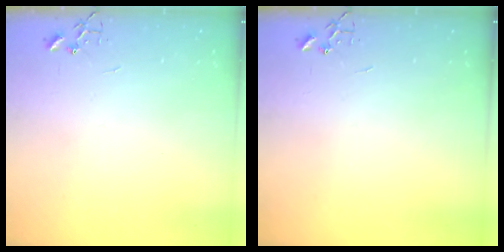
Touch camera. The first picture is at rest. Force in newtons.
{"total": 0.0}